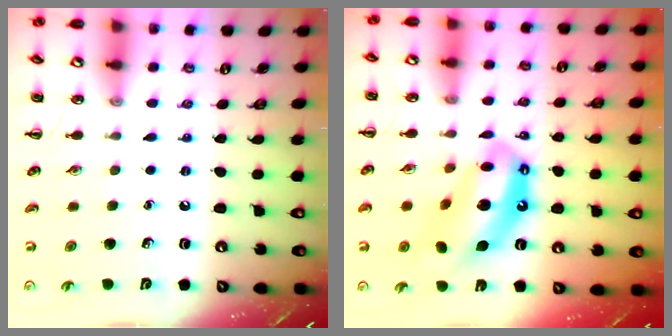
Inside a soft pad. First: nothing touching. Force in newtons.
{"total": 14.1, "press": 13.5, "slide": 4.0}